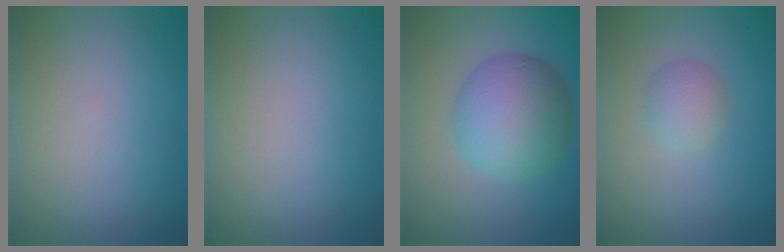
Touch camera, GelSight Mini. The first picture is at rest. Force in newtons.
{"total": 0.0}
{"total": 8.0, "press": 8.0, "slide": 0.1}
{"total": 2.2, "press": 2.2, "slide": 0.1}